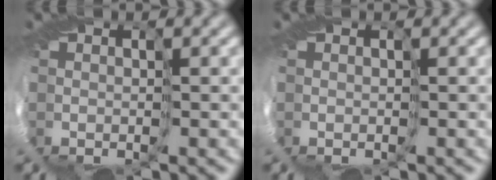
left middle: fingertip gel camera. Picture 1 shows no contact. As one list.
[{"total": 0.0}]